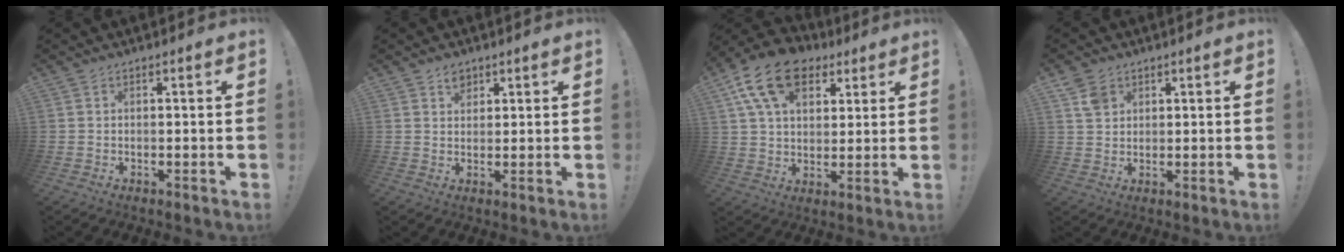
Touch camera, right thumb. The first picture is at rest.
{"total": 3.2, "force": [2.1, 2.3, 1.0], "torque": [0.000, -0.010, 0.034]}
{"total": 16.9, "force": [8.2, 10.9, 10.1], "torque": [-0.176, -0.032, 0.151]}
{"total": 4.7, "force": [2.9, 3.2, 1.8], "torque": [-0.025, -0.011, 0.057]}